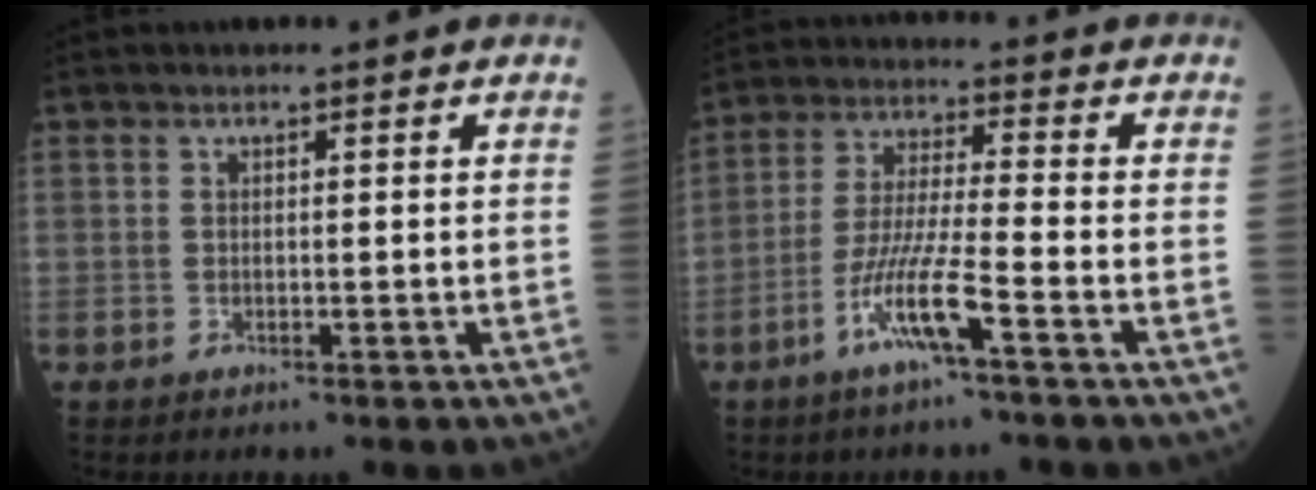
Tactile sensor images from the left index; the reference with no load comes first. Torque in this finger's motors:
{"motor_torque": [0.60, 0.35, 0.24, 0.13]}